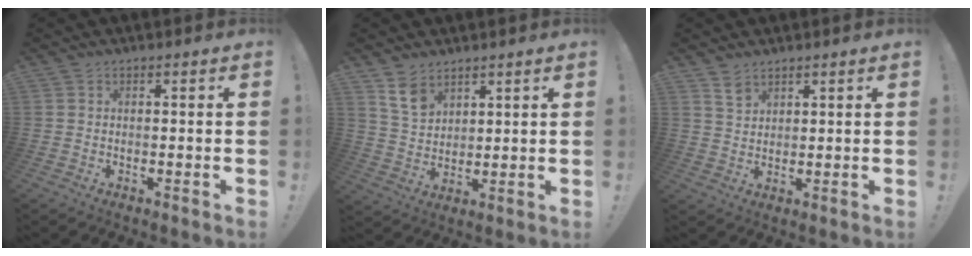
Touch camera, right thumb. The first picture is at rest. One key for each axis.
{"total": 8.1, "fx": 5.6, "fy": 4.9, "fz": 3.0, "tx": -0.057, "ty": -0.029, "tz": 0.111}
{"total": 4.2, "fx": 3.1, "fy": 2.5, "fz": 1.4, "tx": -0.020, "ty": -0.017, "tz": 0.059}